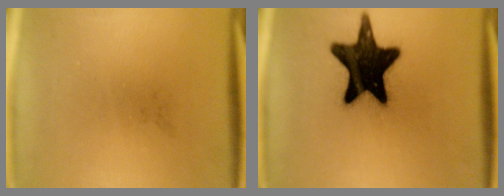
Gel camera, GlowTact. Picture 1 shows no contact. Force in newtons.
{"total": 19.1}